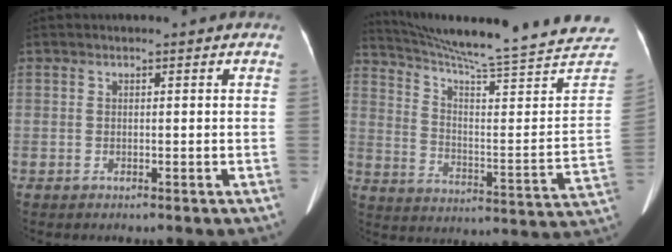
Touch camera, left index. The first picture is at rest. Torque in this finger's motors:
{"motor_torque": [-0.86, -1.29, -0.04, 0.03]}